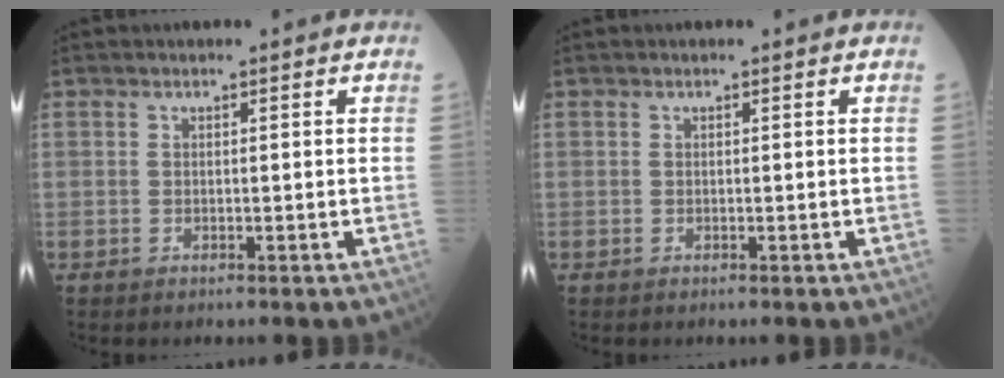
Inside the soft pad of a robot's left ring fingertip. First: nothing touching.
{"total": 0.0}